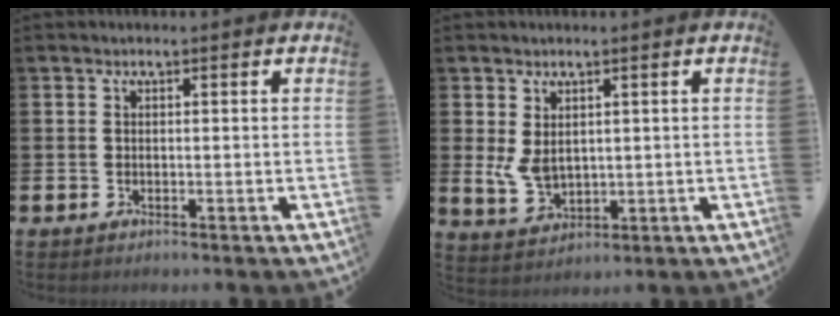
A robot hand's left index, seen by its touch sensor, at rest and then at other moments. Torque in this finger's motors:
{"motor_torque": [0.97, 0.05, 0.38, 0.04]}